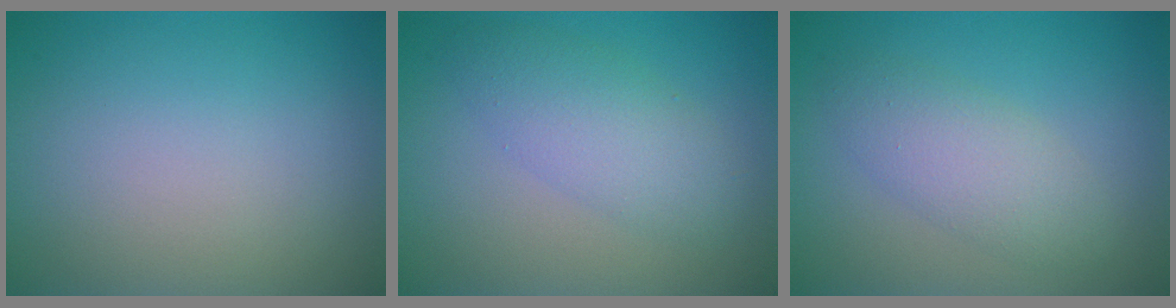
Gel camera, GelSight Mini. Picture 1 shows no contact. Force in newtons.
{"total": 3.8, "press": 3.8, "slide": 0.0}
{"total": 3.4, "press": 3.4, "slide": 0.2}